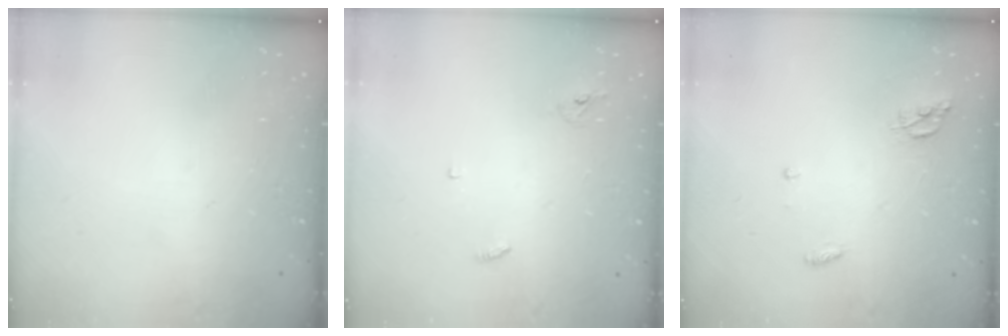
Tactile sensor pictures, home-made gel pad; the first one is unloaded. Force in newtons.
{"total": 2.9, "press": 2.9, "slide": 0.2}
{"total": 5.2, "press": 5.2, "slide": 0.2}